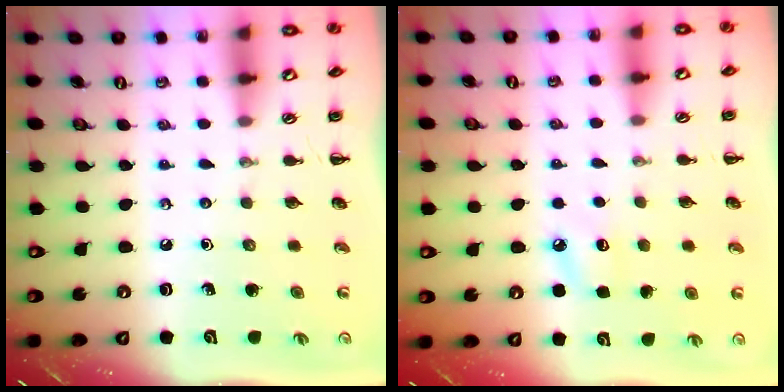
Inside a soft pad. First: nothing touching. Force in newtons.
{"total": 6.1, "press": 5.8, "slide": 1.7}